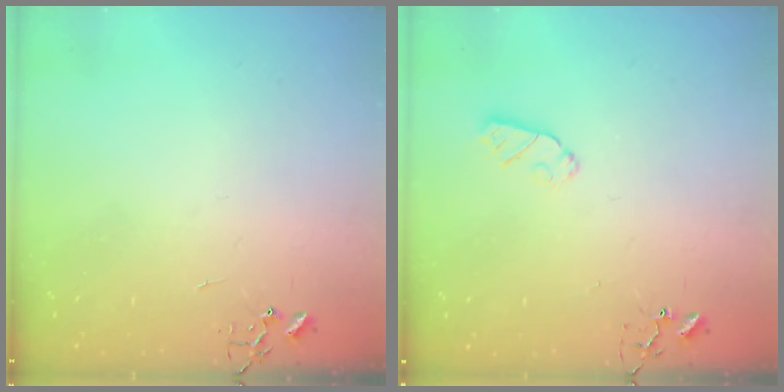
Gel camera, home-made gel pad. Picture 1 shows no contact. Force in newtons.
{"total": 5.5, "press": 5.5, "slide": 0.5}